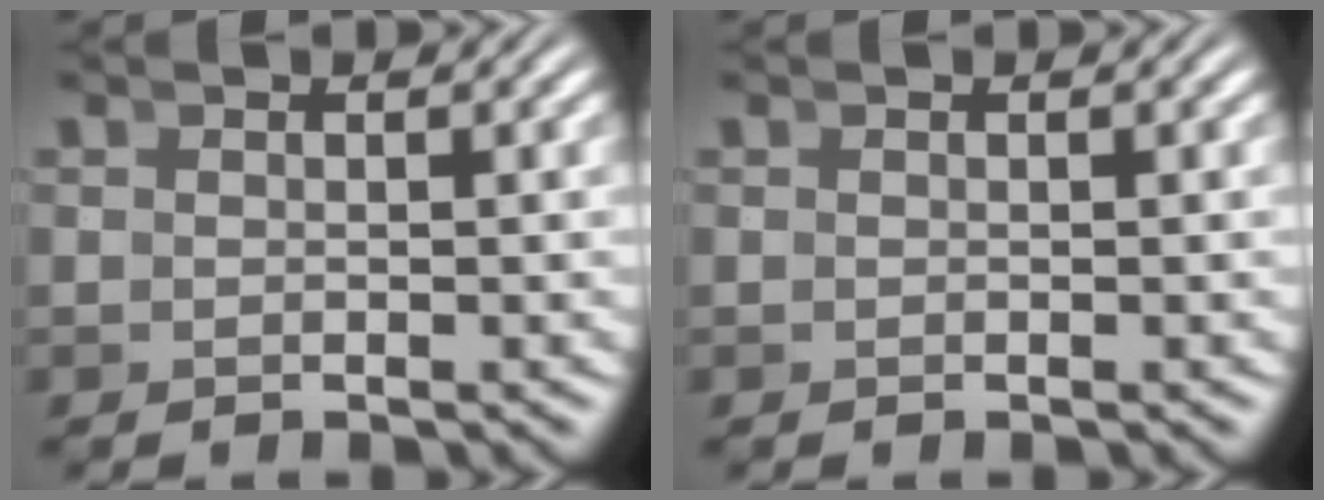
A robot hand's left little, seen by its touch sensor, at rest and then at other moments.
{"total": 0.0}